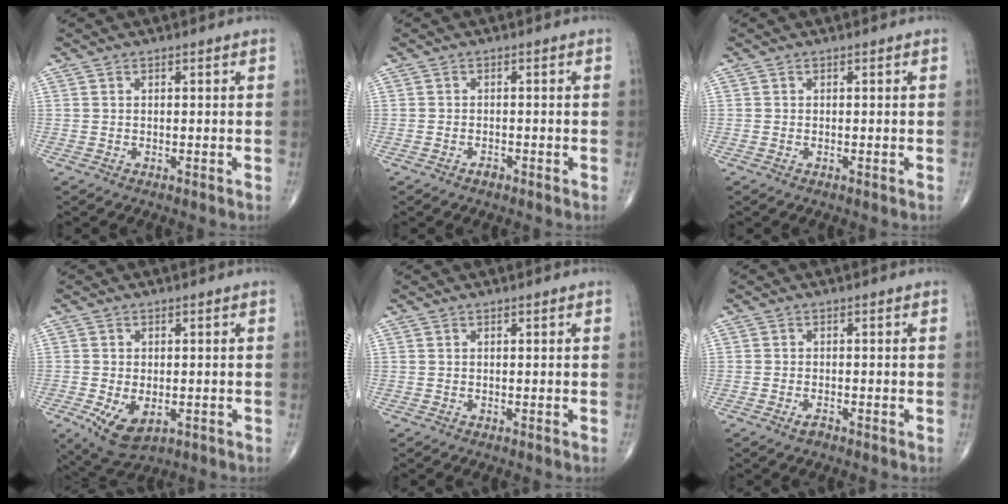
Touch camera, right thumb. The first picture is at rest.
{"total": 1.1, "force": [-0.8, 0.5, 0.5], "torque": [-0.009, 0.003, -0.015]}
{"total": 0.0}
{"total": 7.7, "force": [-2.4, 4.5, 5.8], "torque": [-0.099, -0.007, -0.029]}
{"total": 0.0}
{"total": 1.5, "force": [-1.0, 0.6, 0.9], "torque": [-0.020, 0.002, -0.020]}